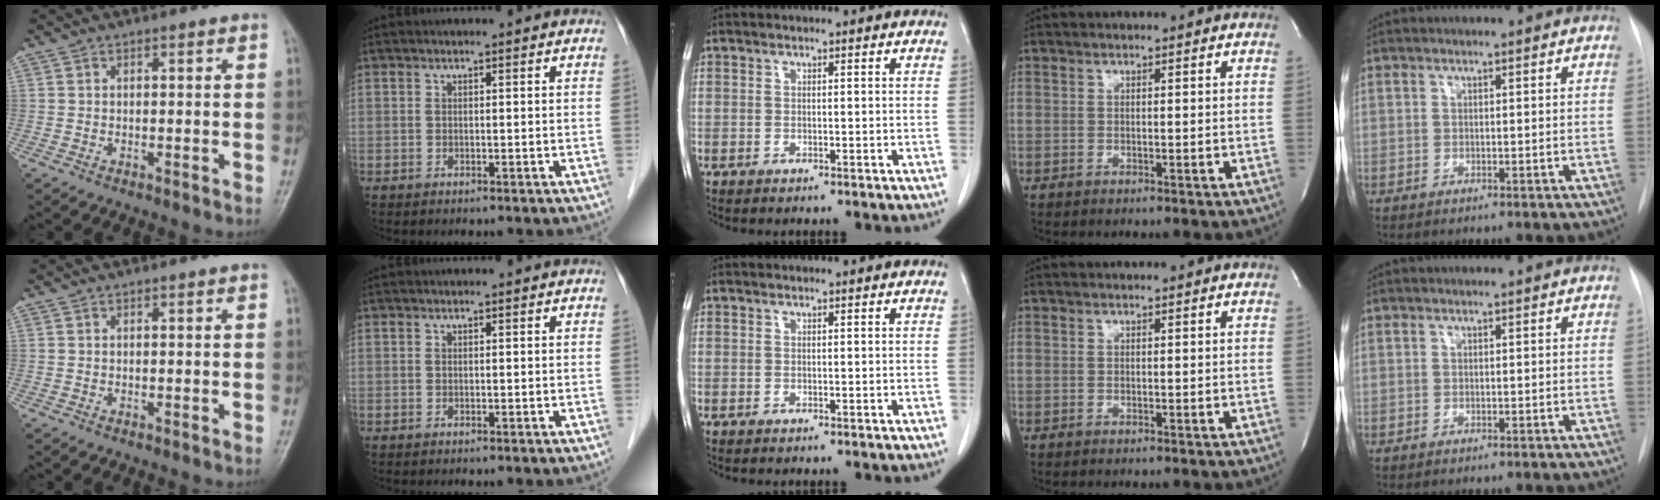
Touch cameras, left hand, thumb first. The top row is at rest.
{}